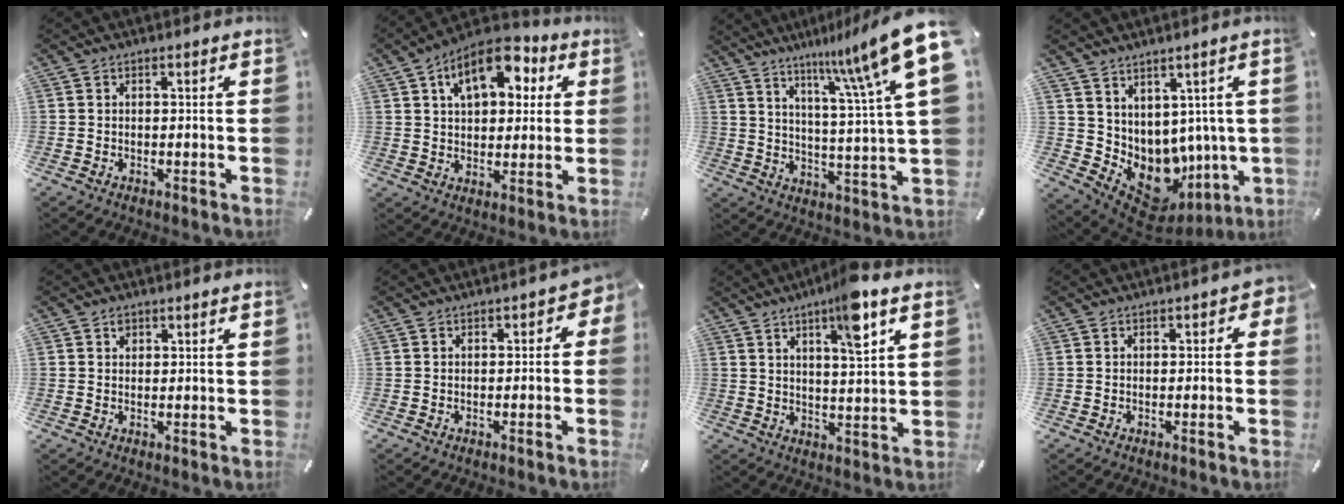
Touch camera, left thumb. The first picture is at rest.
{"total": 13.8, "force": [6.1, 8.6, 8.9], "torque": [-0.132, -0.015, 0.107]}
{"total": 17.8, "force": [10.8, 2.2, 13.9], "torque": [-0.222, -0.067, 0.164]}
{"total": 9.5, "force": [-0.5, 8.5, 4.4], "torque": [-0.066, -0.049, 0.014]}
{"total": 1.0, "force": [0.7, 0.6, 0.4], "torque": [-0.001, -0.004, 0.012]}
{"total": 2.1, "force": [-0.4, 1.4, 1.5], "torque": [-0.021, 0.004, -0.010]}
{"total": 9.6, "force": [5.9, 1.4, 7.4], "torque": [-0.116, -0.028, 0.095]}
{"total": 1.5, "force": [0.0, 0.9, 1.2], "torque": [-0.015, 0.003, -0.003]}